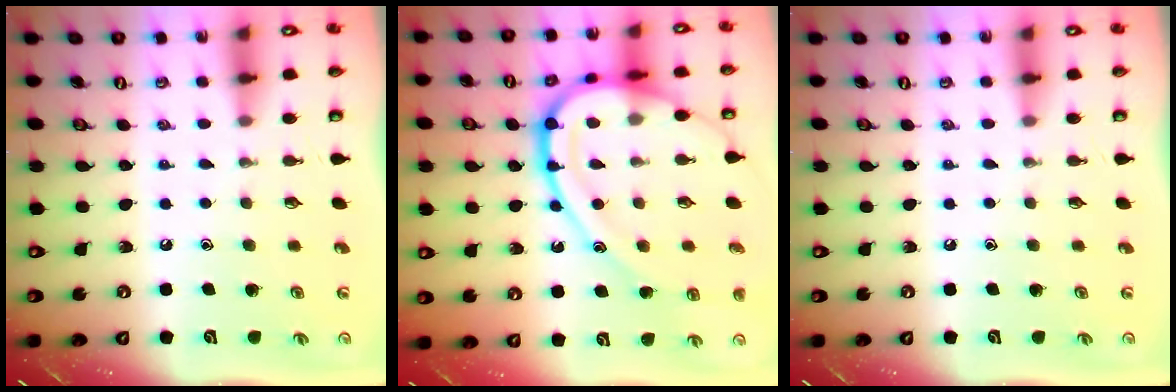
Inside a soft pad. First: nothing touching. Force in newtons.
{"total": 23.0, "press": 23.0, "slide": 1.9}
{"total": 0.0}